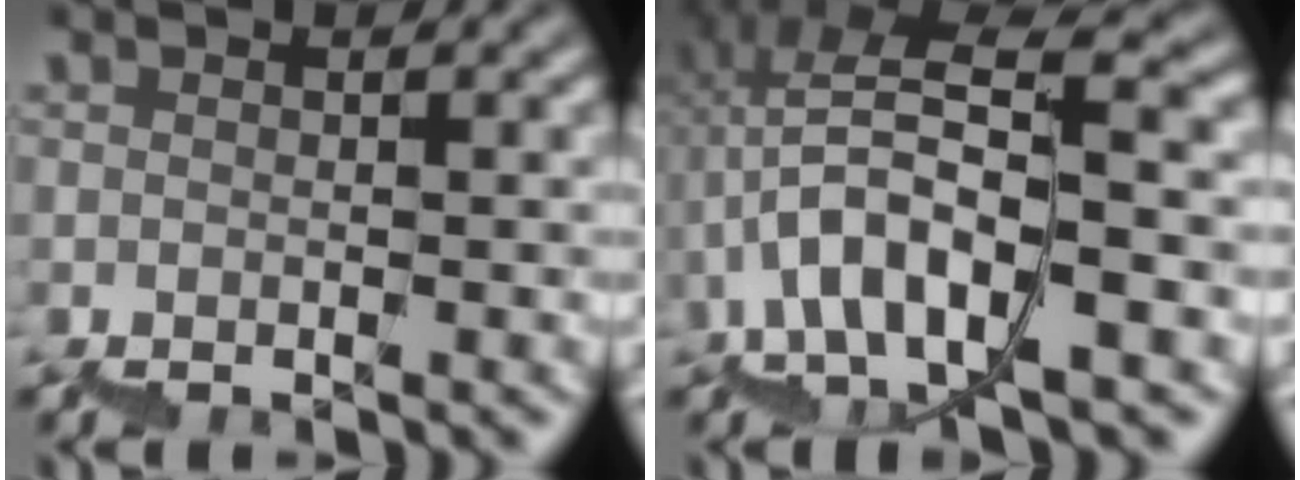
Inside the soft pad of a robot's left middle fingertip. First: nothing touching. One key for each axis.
{"total": 8.7, "fx": 0.1, "fy": 3.6, "fz": 7.9, "tx": -0.130, "ty": 0.024, "tz": 0.002}